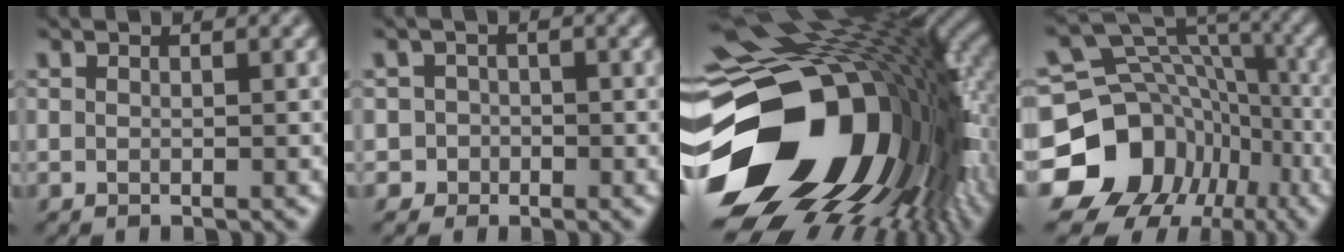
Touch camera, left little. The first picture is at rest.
{"total": 2.5, "force": [-1.0, 2.3, 0.0], "torque": [0.027, 0.004, -0.021]}
{"total": 19.8, "force": [-3.7, 12.8, 14.6], "torque": [-0.290, -0.055, -0.042]}
{"total": 15.7, "force": [-7.0, 12.8, 5.8], "torque": [-0.134, 0.004, -0.121]}